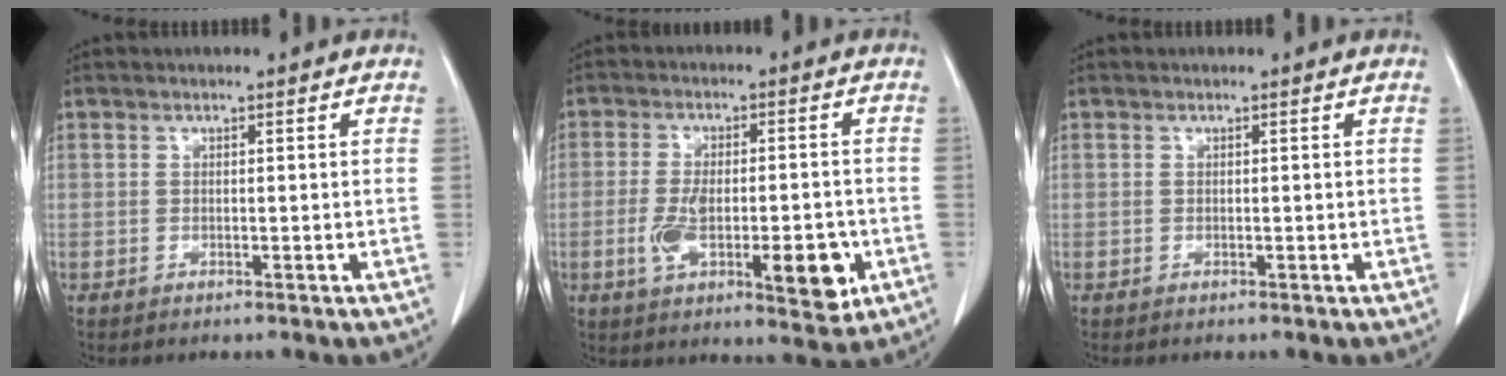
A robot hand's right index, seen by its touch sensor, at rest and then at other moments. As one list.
[{"total": 12.6, "force": [-3.7, 4.0, 11.4], "torque": [-0.181, -0.002, -0.046]}, {"total": 0.0}]